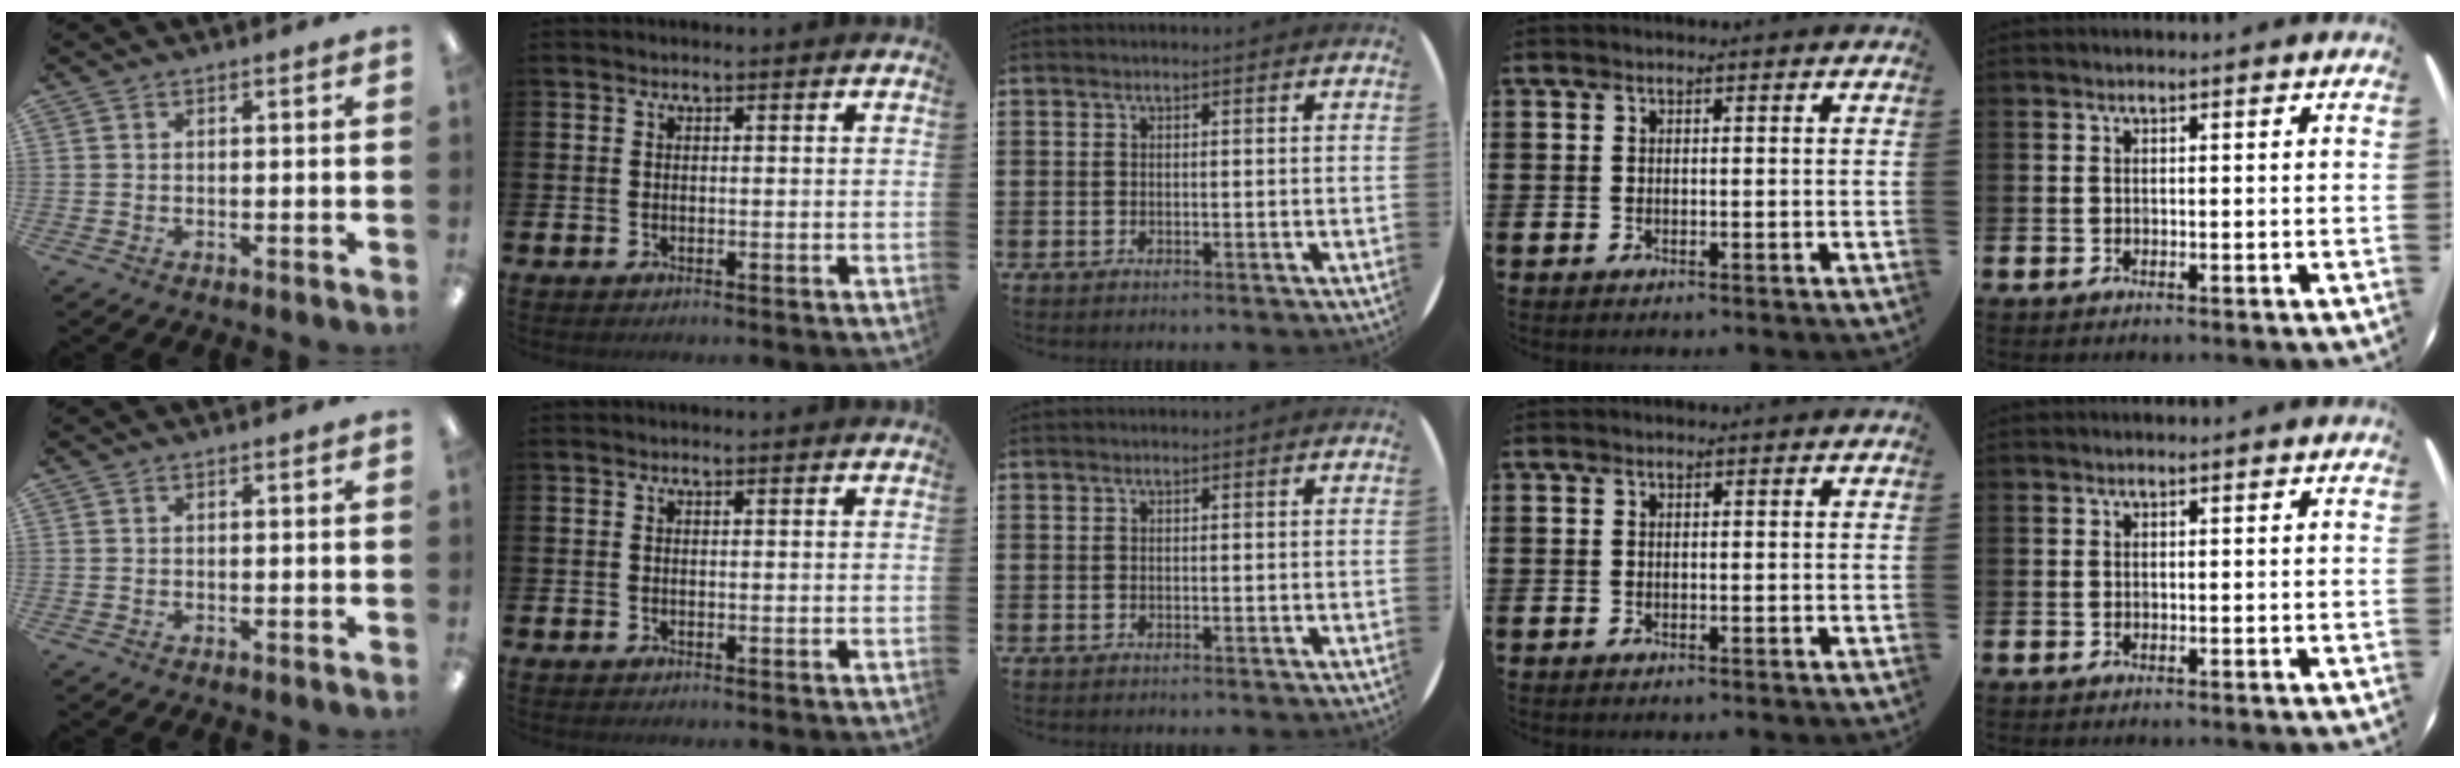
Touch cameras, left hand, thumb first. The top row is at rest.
{}